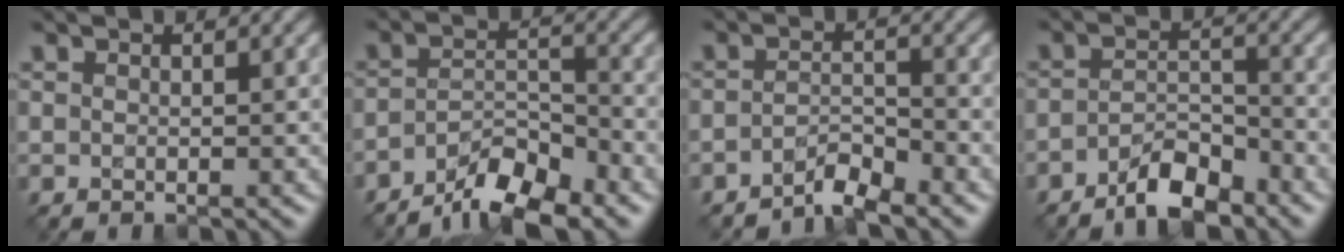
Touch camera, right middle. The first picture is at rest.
{"total": 6.0, "force": [-4.6, 1.7, 3.4], "torque": [-0.056, 0.002, -0.082]}
{"total": 2.7, "force": [-2.3, 0.5, 1.3], "torque": [-0.021, 0.008, -0.046]}
{"total": 4.4, "force": [-3.3, 1.4, 2.5], "torque": [-0.042, 0.005, -0.062]}